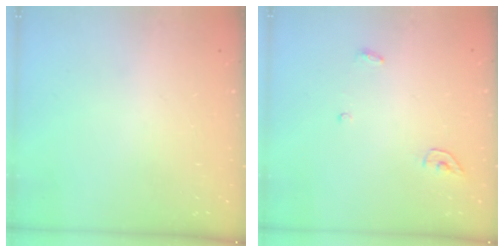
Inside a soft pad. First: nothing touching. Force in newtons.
{"total": 3.7, "press": 3.7, "slide": 0.3}